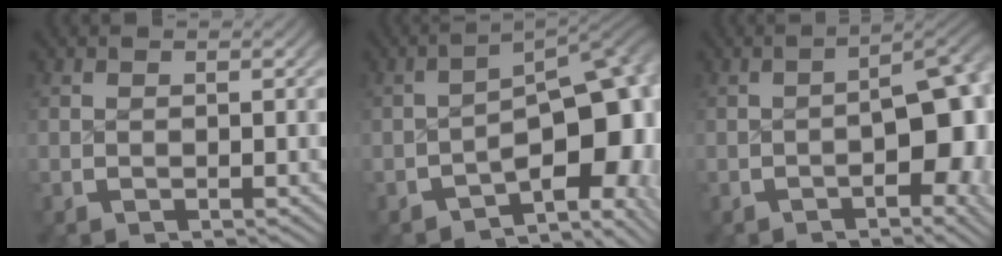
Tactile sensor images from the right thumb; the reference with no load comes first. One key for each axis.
{"total": 13.4, "fx": -2.4, "fy": 7.5, "fz": 10.8, "tx": -0.145, "ty": -0.040, "tz": -0.022}
{"total": 8.6, "fx": -0.6, "fy": 4.0, "fz": 7.5, "tx": -0.090, "ty": -0.004, "tz": -0.013}